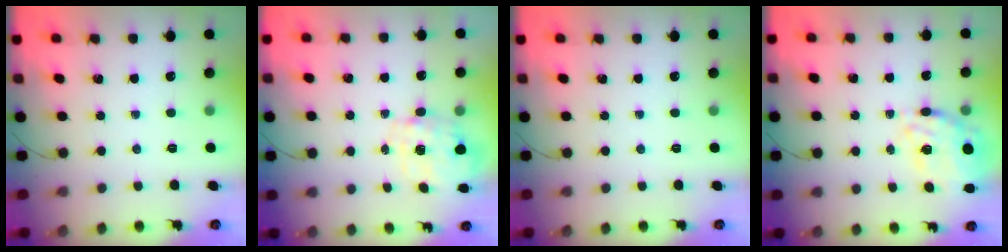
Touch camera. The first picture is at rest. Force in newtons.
{"total": 2.7, "press": 2.6, "slide": 0.8}
{"total": 0.0}
{"total": 12.0, "press": 11.3, "slide": 4.0}